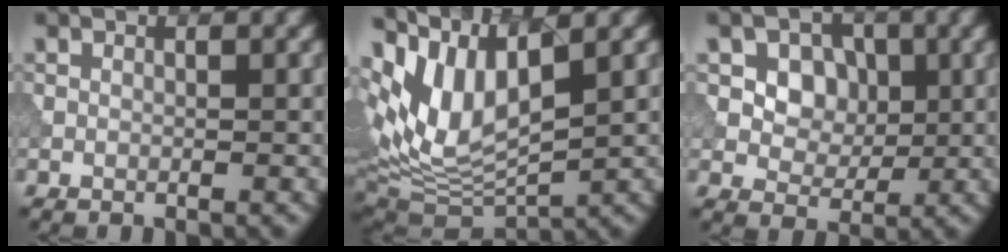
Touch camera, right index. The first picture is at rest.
{"total": 8.9, "force": [3.9, 4.0, 7.0], "torque": [-0.154, 0.001, 0.081]}
{"total": 4.8, "force": [1.5, 3.8, 2.5], "torque": [-0.055, -0.004, 0.029]}